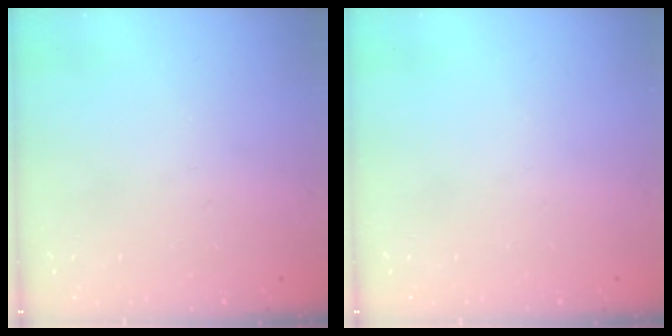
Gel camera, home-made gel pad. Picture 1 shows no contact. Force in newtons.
{"total": 0.0}